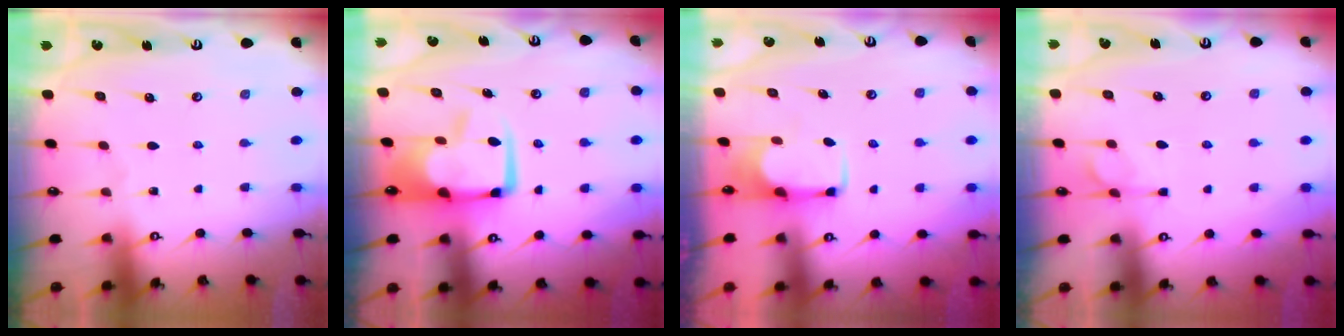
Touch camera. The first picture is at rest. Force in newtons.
{"total": 10.5, "press": 10.3, "slide": 2.0}
{"total": 2.3, "press": 2.3, "slide": 0.4}
{"total": 1.6, "press": 0.8, "slide": 1.3}